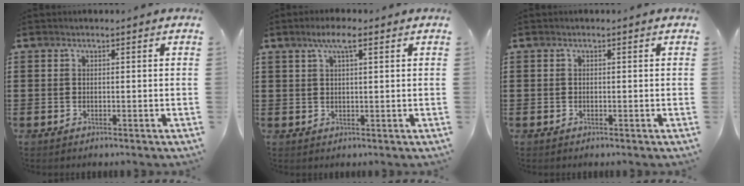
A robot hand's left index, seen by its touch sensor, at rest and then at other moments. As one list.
[{"total": 4.2, "force": [2.1, 1.1, 3.5], "torque": [-0.074, 0.008, 0.035]}, {"total": 0.0}]